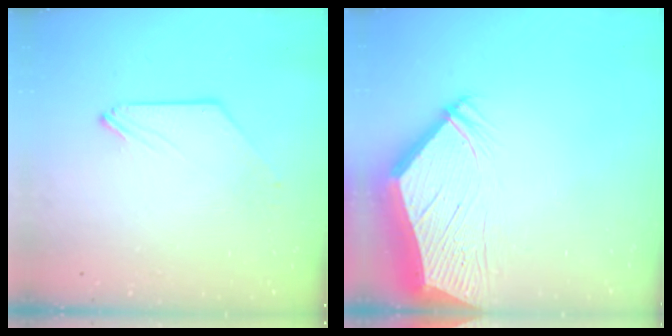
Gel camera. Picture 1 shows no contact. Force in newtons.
{"total": 9.0, "press": 8.9, "slide": 1.1}